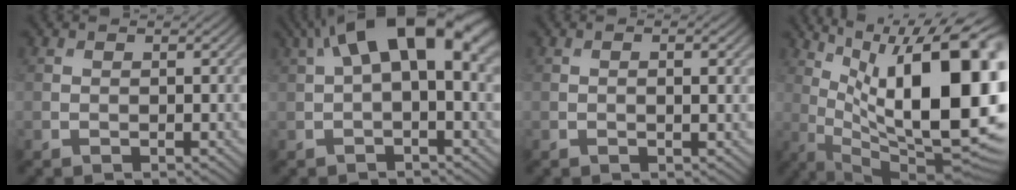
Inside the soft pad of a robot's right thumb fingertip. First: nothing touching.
{"total": 12.5, "force": [4.0, 5.5, 10.5], "torque": [-0.178, 0.023, 0.068]}
{"total": 1.4, "force": [0.1, 0.2, 1.4], "torque": [-0.019, 0.000, 0.001]}
{"total": 20.0, "force": [3.8, 7.3, 18.2], "torque": [-0.265, 0.013, 0.071]}